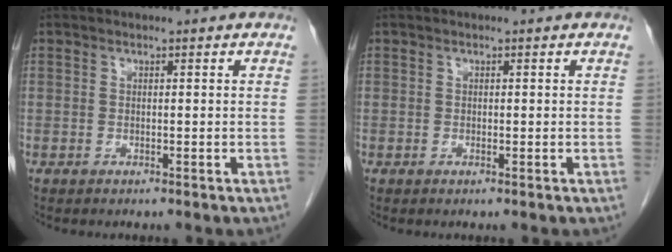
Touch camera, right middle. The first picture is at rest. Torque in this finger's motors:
{"motor_torque": [0.46, -0.41, -0.02, 0.01]}